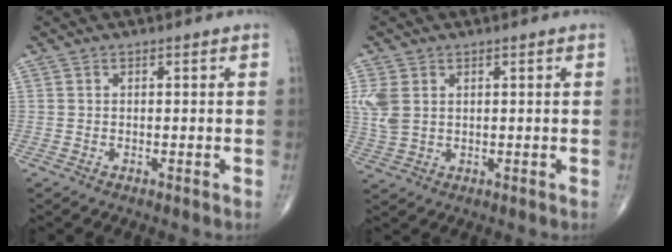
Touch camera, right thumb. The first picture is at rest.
{"total": 5.7, "force": [1.3, 3.9, 3.9], "torque": [-0.103, 0.003, 0.035]}